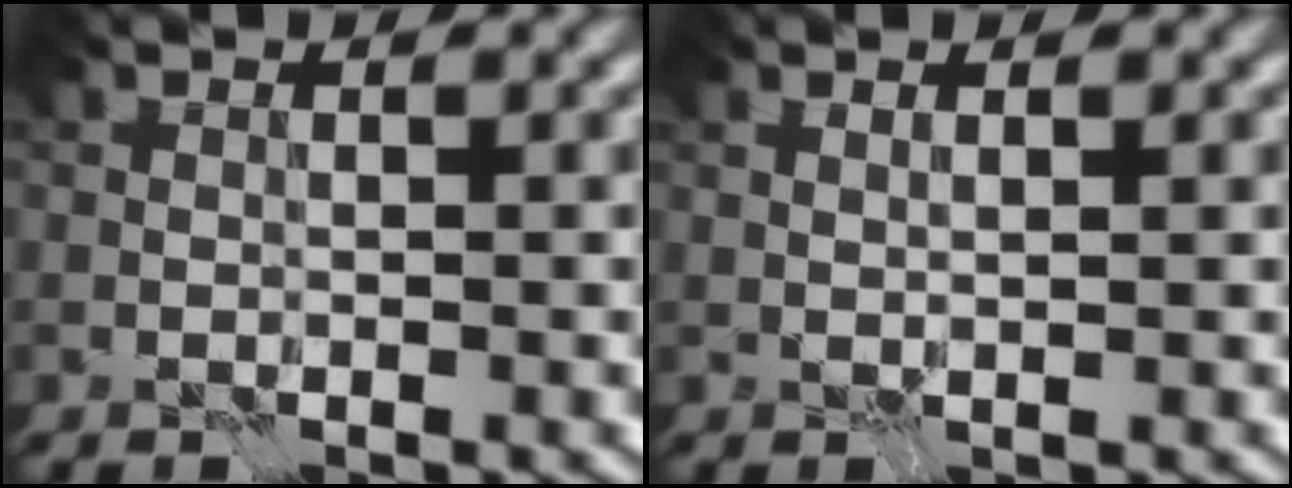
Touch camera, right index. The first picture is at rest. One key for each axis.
{"total": 1.0, "fx": 0.9, "fy": 0.2, "fz": 0.5, "tx": 0.004, "ty": -0.004, "tz": 0.002}